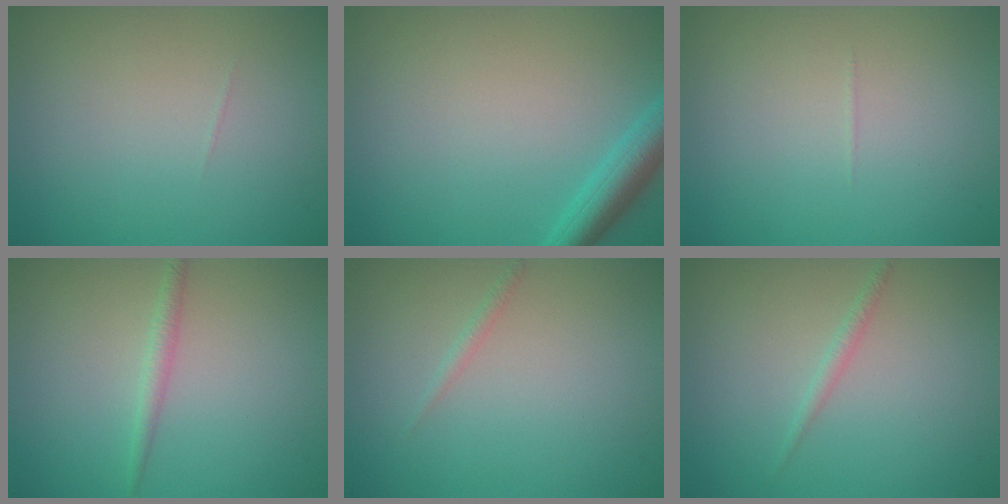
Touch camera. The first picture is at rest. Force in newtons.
{"total": 3.2, "press": 3.2, "slide": 0.3}
{"total": 0.0}
{"total": 1.3, "press": 1.3, "slide": 0.0}
{"total": 0.7, "press": 0.7, "slide": 0.0}
{"total": 0.9, "press": 0.9, "slide": 0.0}